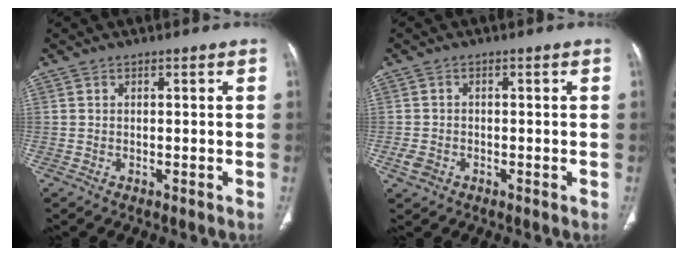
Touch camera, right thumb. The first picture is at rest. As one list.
[{"total": 2.5, "force": [-1.1, 1.9, 1.2], "torque": [-0.022, 0.001, -0.018]}]